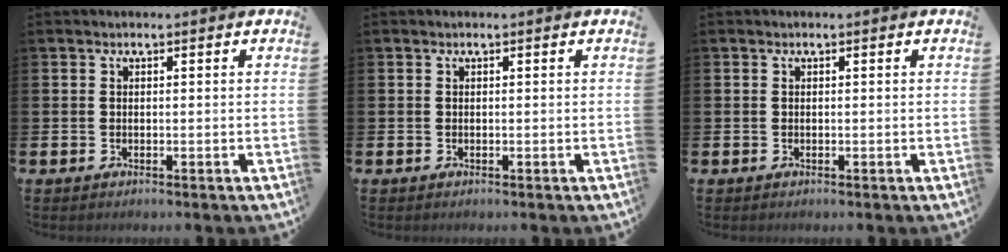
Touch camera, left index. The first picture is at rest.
{"total": 0.0}
{"total": 0.0}